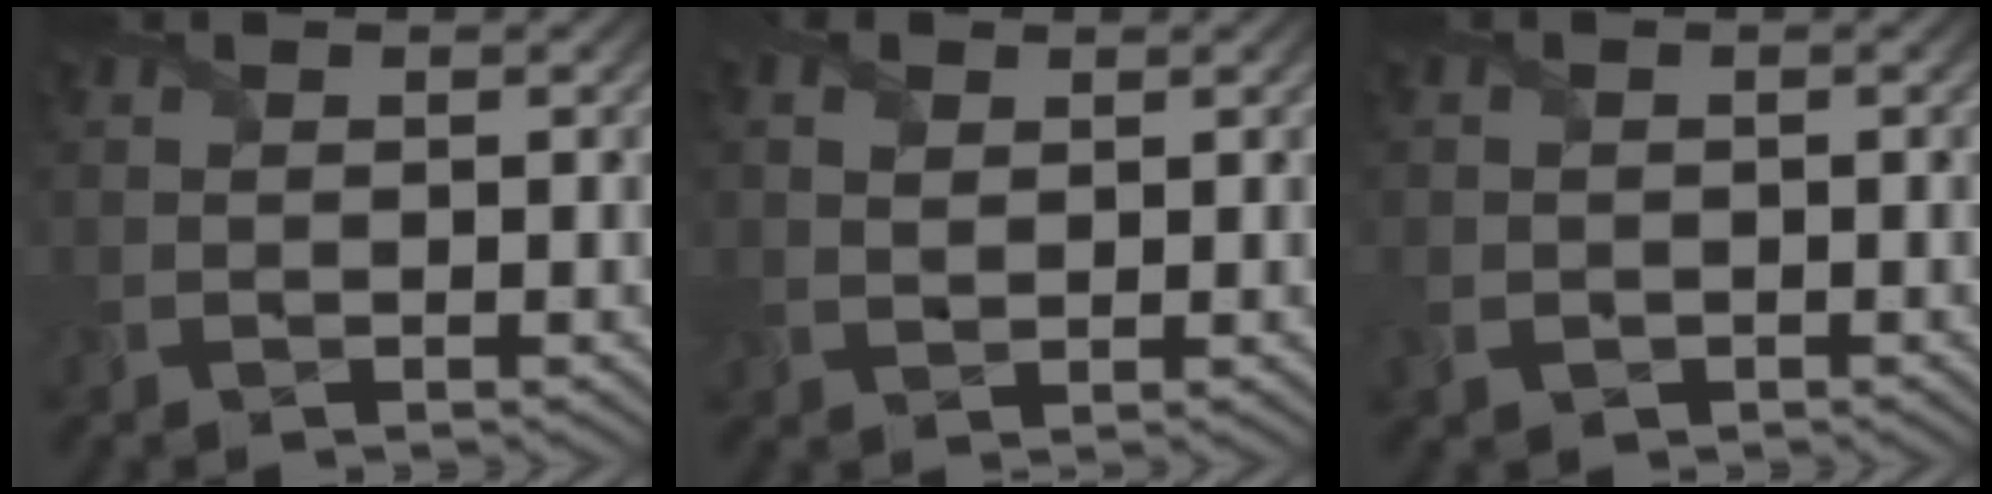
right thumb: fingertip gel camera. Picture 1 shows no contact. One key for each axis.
{"total": 2.0, "fx": 0.9, "fy": 1.2, "fz": 1.2, "tx": -0.035, "ty": 0.002, "tz": 0.018}
{"total": 2.5, "fx": -0.9, "fy": 2.1, "fz": 0.9, "tx": -0.030, "ty": -0.006, "tz": -0.015}